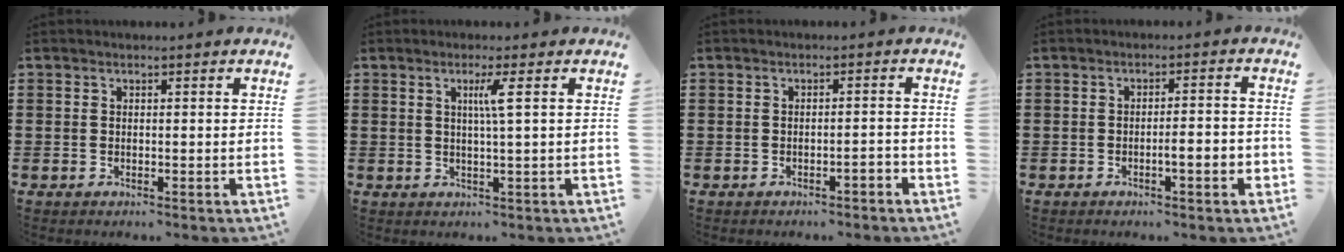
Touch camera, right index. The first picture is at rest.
{"total": 2.9, "force": [0.7, -0.6, 2.7], "torque": [-0.053, -0.005, 0.007]}
{"total": 1.6, "force": [-1.2, 0.2, 1.0], "torque": [-0.020, 0.000, -0.024]}
{"total": 3.7, "force": [-1.4, 0.4, 3.4], "torque": [-0.055, 0.001, -0.026]}